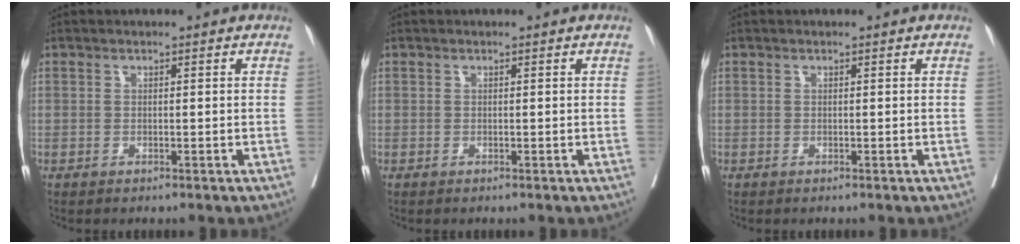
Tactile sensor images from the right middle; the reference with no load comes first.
{"total": 0.0}
{"total": 0.0}